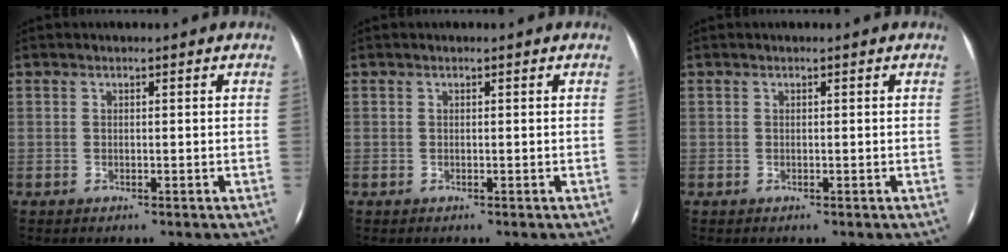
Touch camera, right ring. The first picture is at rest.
{"total": 0.0}
{"total": 0.0}